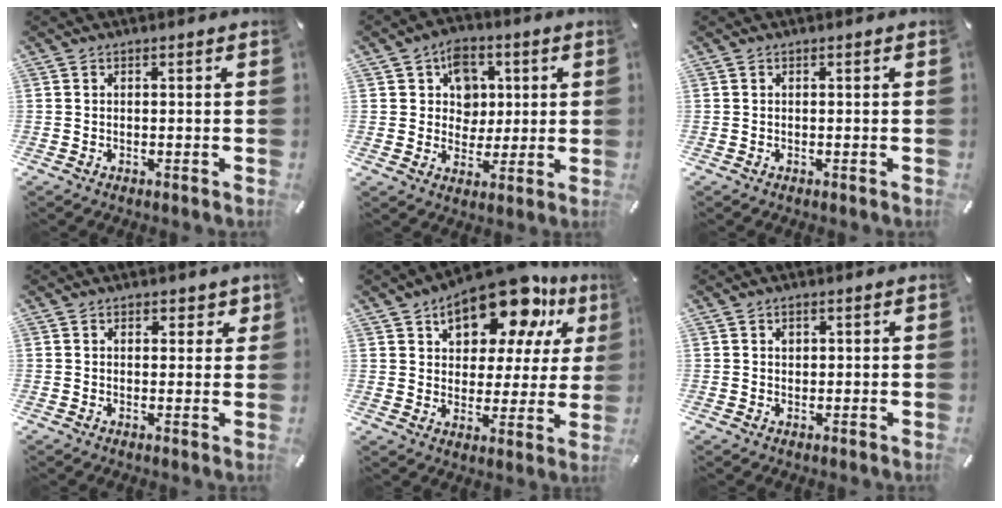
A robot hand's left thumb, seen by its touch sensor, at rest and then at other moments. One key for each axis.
{"total": 9.2, "fx": 2.5, "fy": 8.3, "fz": 3.2, "tx": -0.041, "ty": -0.005, "tz": 0.046}
{"total": 0.0}
{"total": 2.9, "fx": 1.3, "fy": 2.3, "fz": 1.2, "tx": 0.003, "ty": -0.006, "tz": 0.014}
{"total": 17.0, "fx": 11.8, "fy": 8.3, "fz": 9.0, "tx": -0.142, "ty": -0.076, "tz": 0.202}
{"total": 1.5, "fx": 0.5, "fy": 1.3, "fz": 0.6, "tx": -0.005, "ty": 0.001, "tz": 0.007}